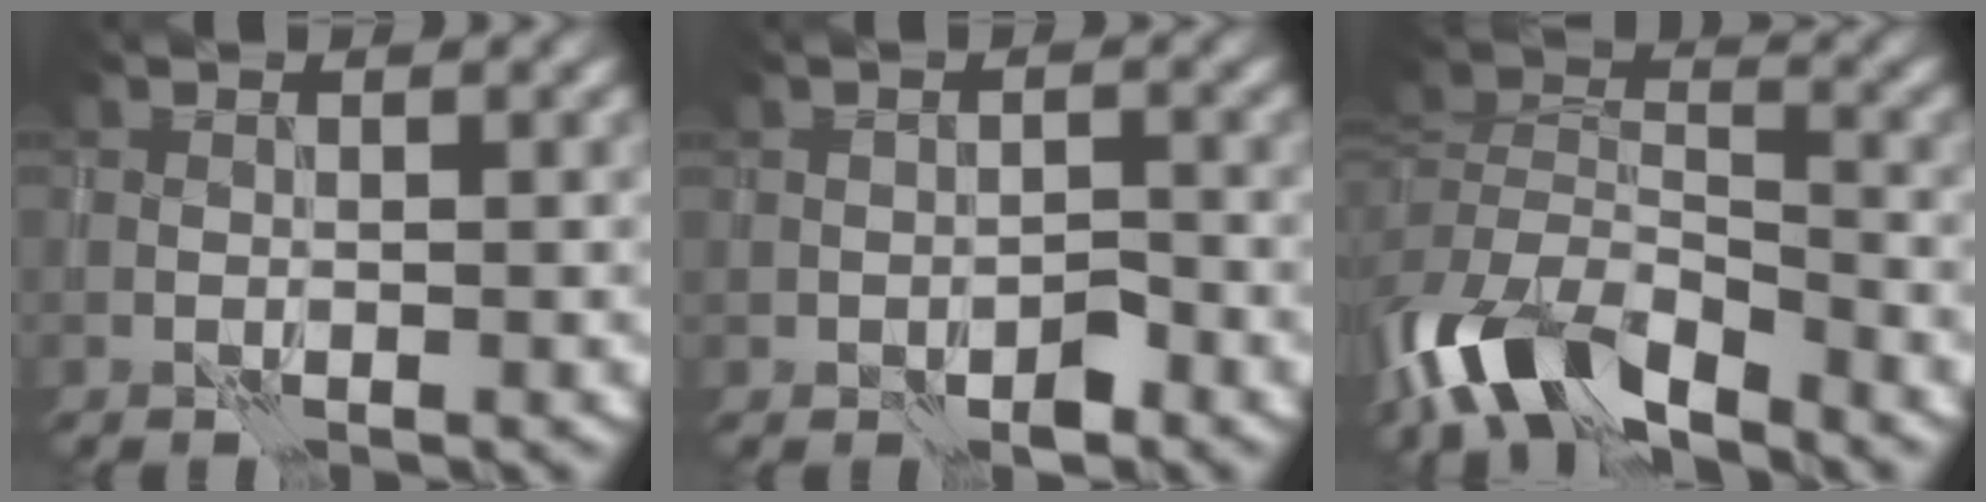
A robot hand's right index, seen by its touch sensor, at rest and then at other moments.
{"total": 1.7, "force": [-1.0, 1.1, 0.9], "torque": [-0.008, 0.003, -0.013]}
{"total": 9.6, "force": [-6.3, 4.1, 6.0], "torque": [-0.115, -0.014, -0.121]}